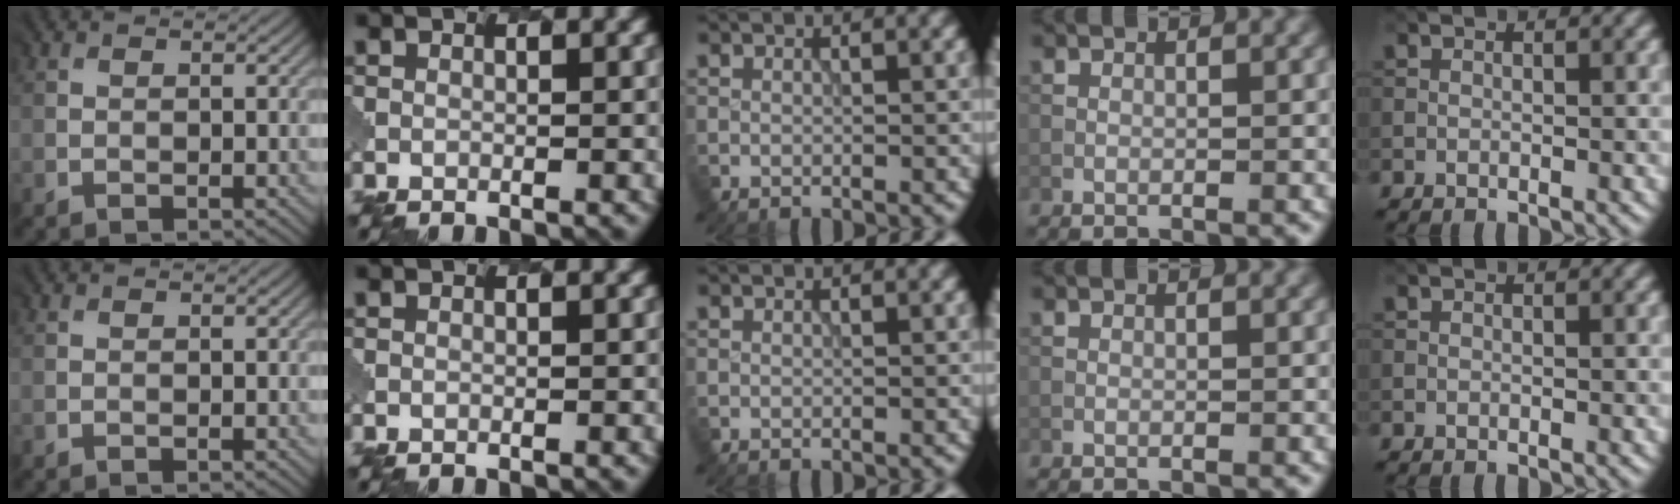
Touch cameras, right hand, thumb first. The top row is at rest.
{}